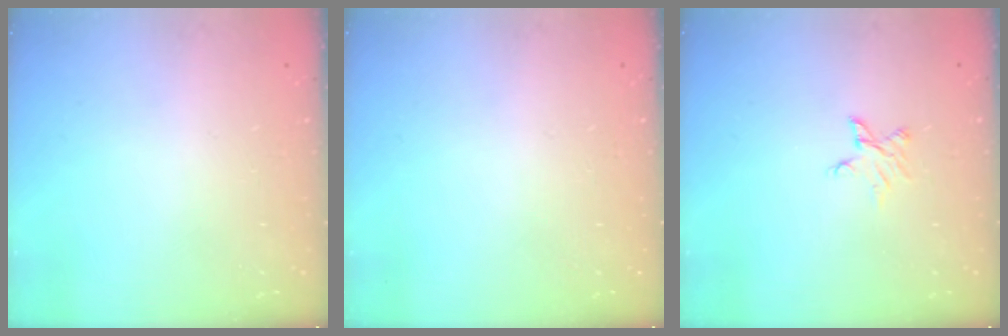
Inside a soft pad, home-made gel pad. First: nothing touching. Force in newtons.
{"total": 0.0}
{"total": 2.9, "press": 2.9, "slide": 0.2}